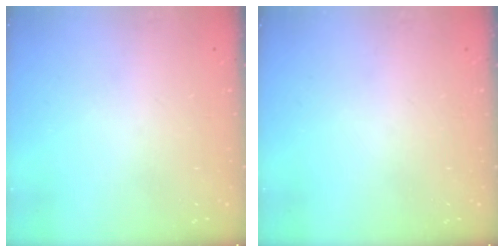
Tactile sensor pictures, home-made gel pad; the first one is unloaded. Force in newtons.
{"total": 0.0}